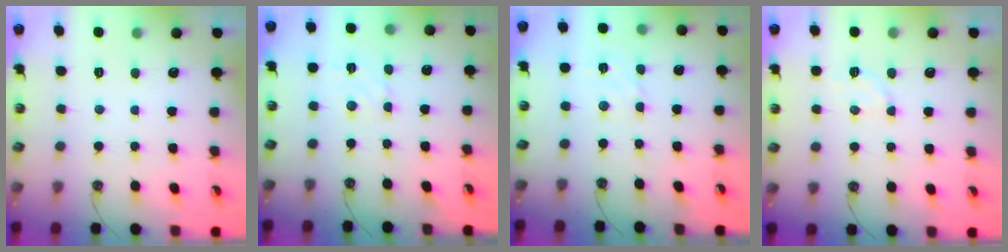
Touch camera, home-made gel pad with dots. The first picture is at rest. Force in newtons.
{"total": 3.1, "press": 3.1, "slide": 0.5}
{"total": 2.9, "press": 2.8, "slide": 0.7}
{"total": 3.0, "press": 2.8, "slide": 1.1}